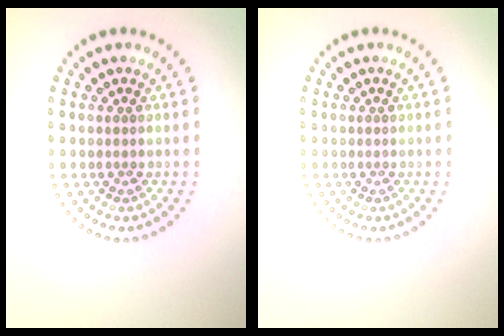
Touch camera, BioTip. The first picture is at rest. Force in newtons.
{"total": 0.0}